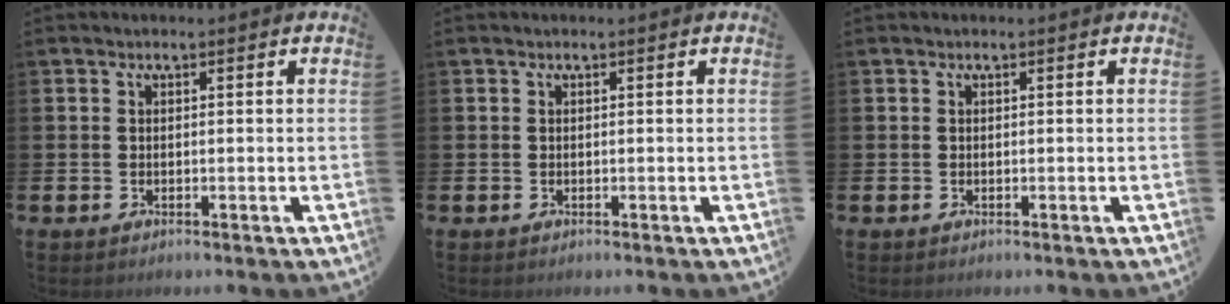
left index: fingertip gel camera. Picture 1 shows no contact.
{"total": 0.0}
{"total": 0.0}